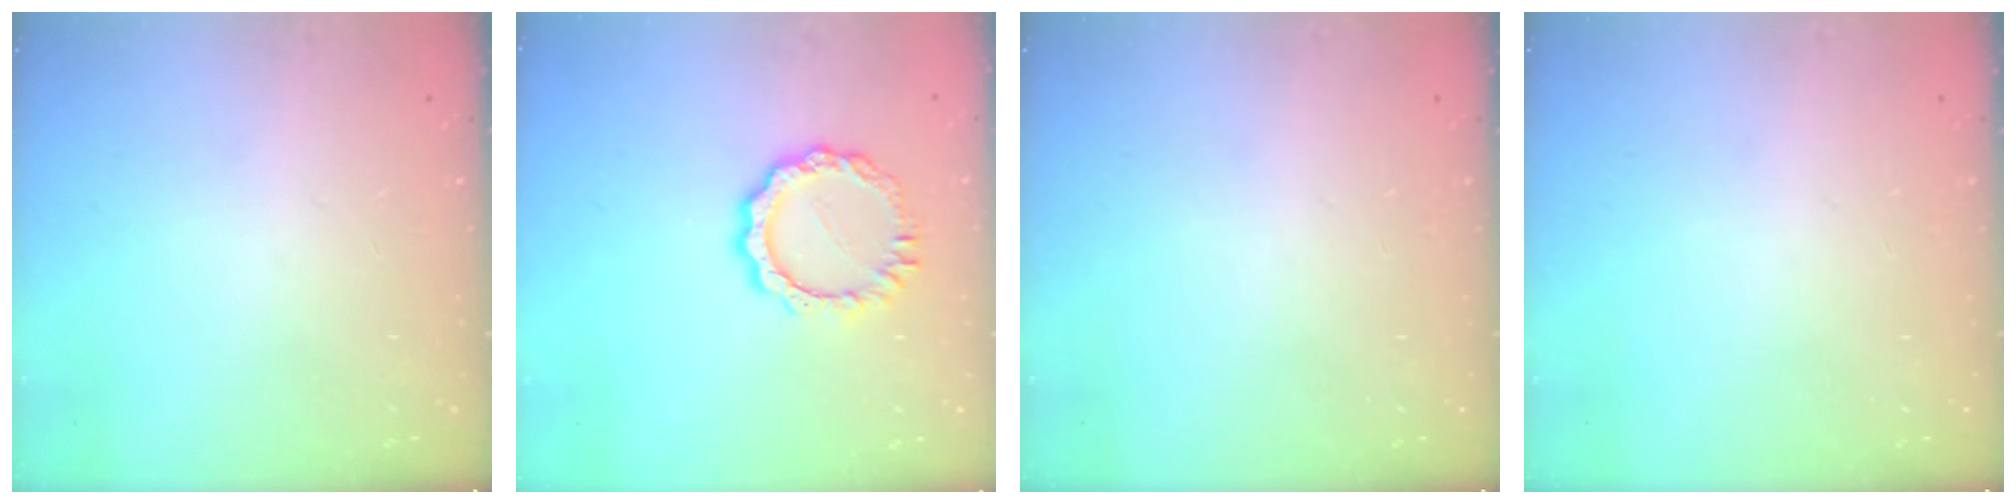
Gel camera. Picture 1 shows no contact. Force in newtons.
{"total": 8.8, "press": 8.8, "slide": 0.7}
{"total": 0.0}
{"total": 0.0}